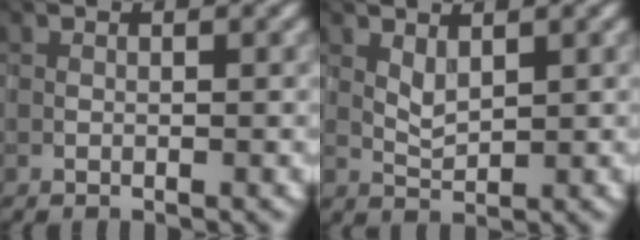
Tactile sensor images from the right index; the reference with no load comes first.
{"total": 1.6, "force": [0.8, 0.8, 1.2], "torque": [-0.027, -0.003, 0.021]}